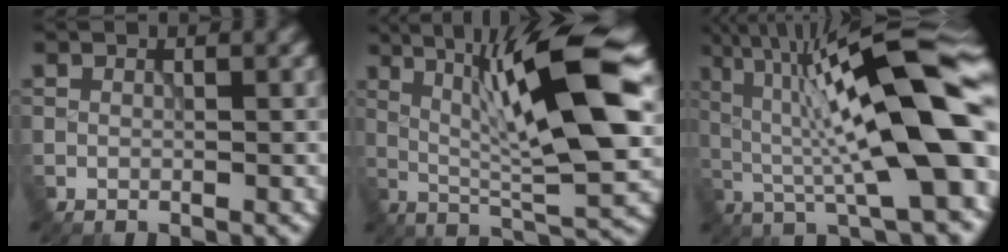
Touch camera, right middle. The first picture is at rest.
{"total": 12.4, "force": [3.0, 2.4, 11.7], "torque": [-0.183, 0.012, 0.049]}
{"total": 17.4, "force": [1.5, 4.1, 16.8], "torque": [-0.259, 0.033, 0.017]}